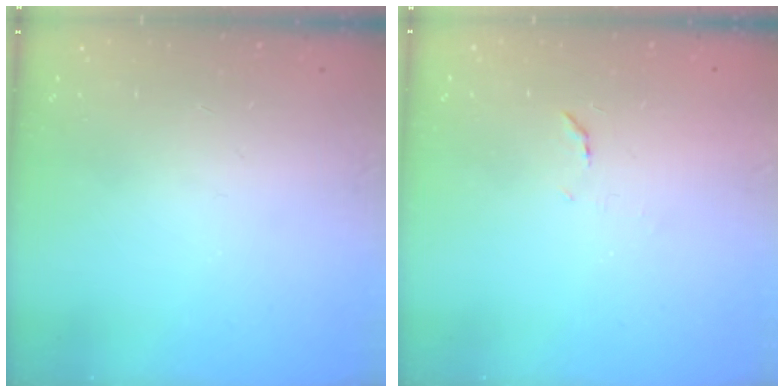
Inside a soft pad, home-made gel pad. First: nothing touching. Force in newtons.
{"total": 6.3, "press": 6.2, "slide": 0.6}